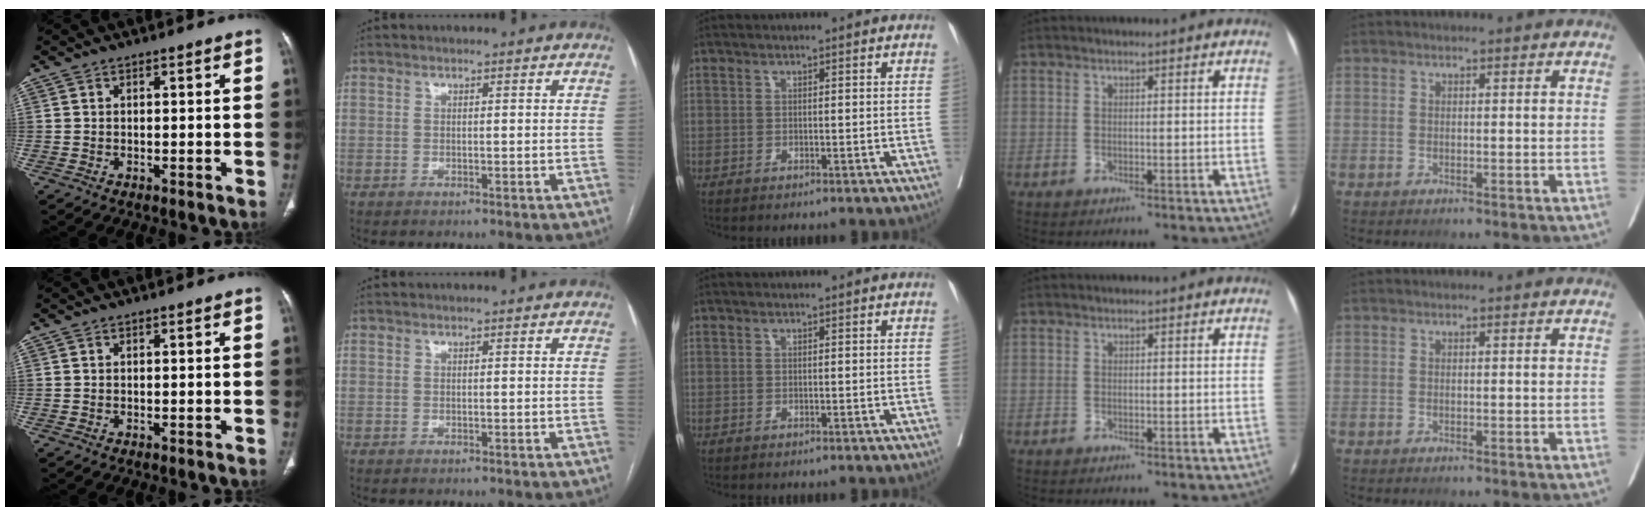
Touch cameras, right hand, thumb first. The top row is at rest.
{}